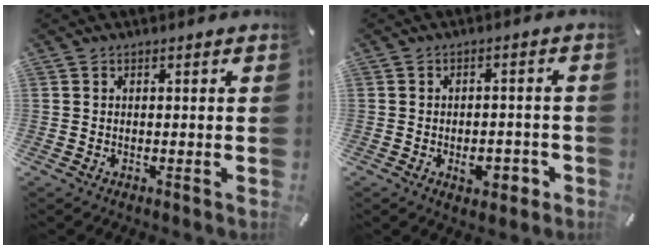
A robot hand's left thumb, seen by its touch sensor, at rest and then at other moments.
{"total": 5.3, "force": [-2.1, 3.3, 3.6], "torque": [-0.047, 0.010, -0.034]}